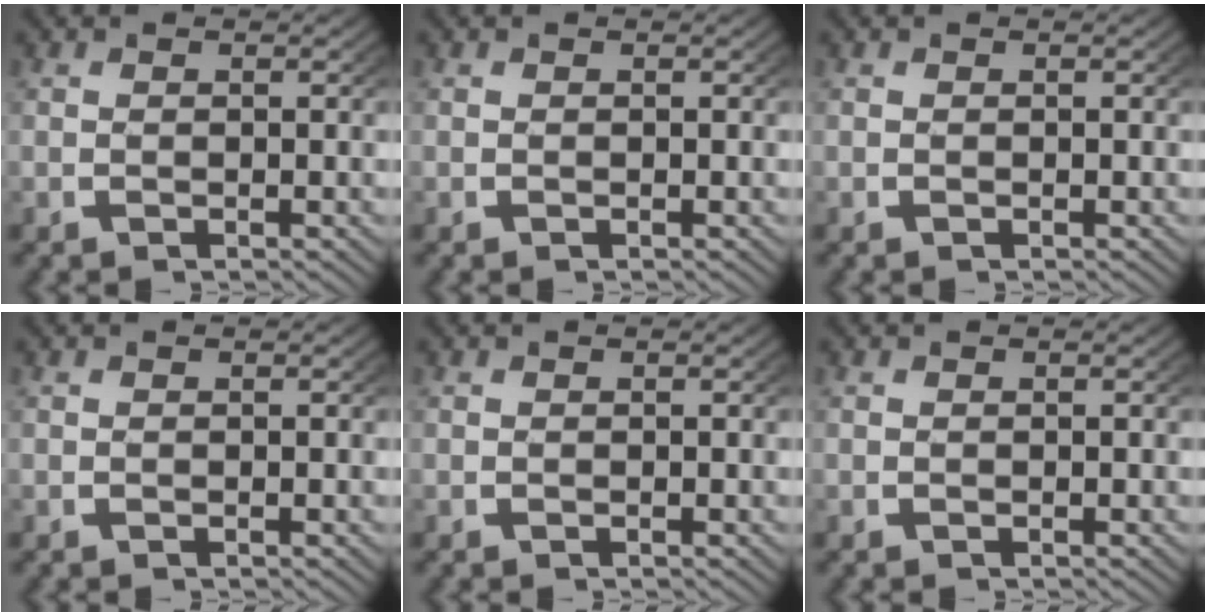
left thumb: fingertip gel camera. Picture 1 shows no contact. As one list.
[{"total": 0.0}, {"total": 0.0}, {"total": 0.0}, {"total": 0.0}, {"total": 0.0}]